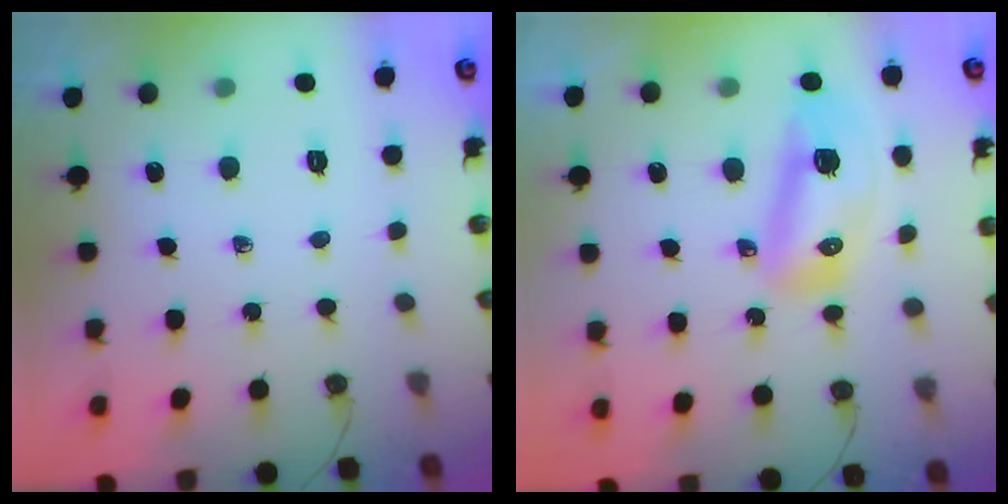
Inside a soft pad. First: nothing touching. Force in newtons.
{"total": 10.0, "press": 9.9, "slide": 1.0}